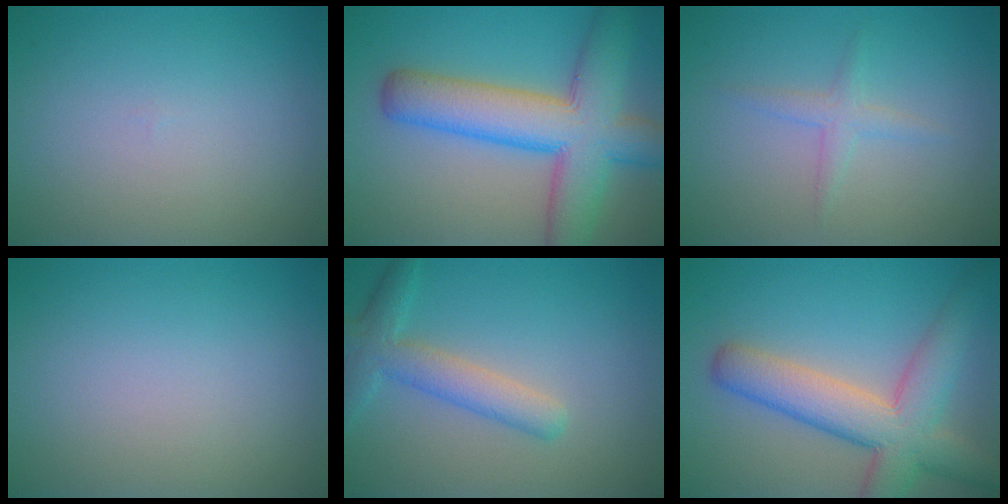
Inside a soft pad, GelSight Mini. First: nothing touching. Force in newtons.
{"total": 9.9, "press": 9.9, "slide": 0.4}
{"total": 1.7, "press": 1.7, "slide": 0.1}
{"total": 0.0}
{"total": 3.8, "press": 3.7, "slide": 0.2}
{"total": 7.8, "press": 7.8, "slide": 0.4}